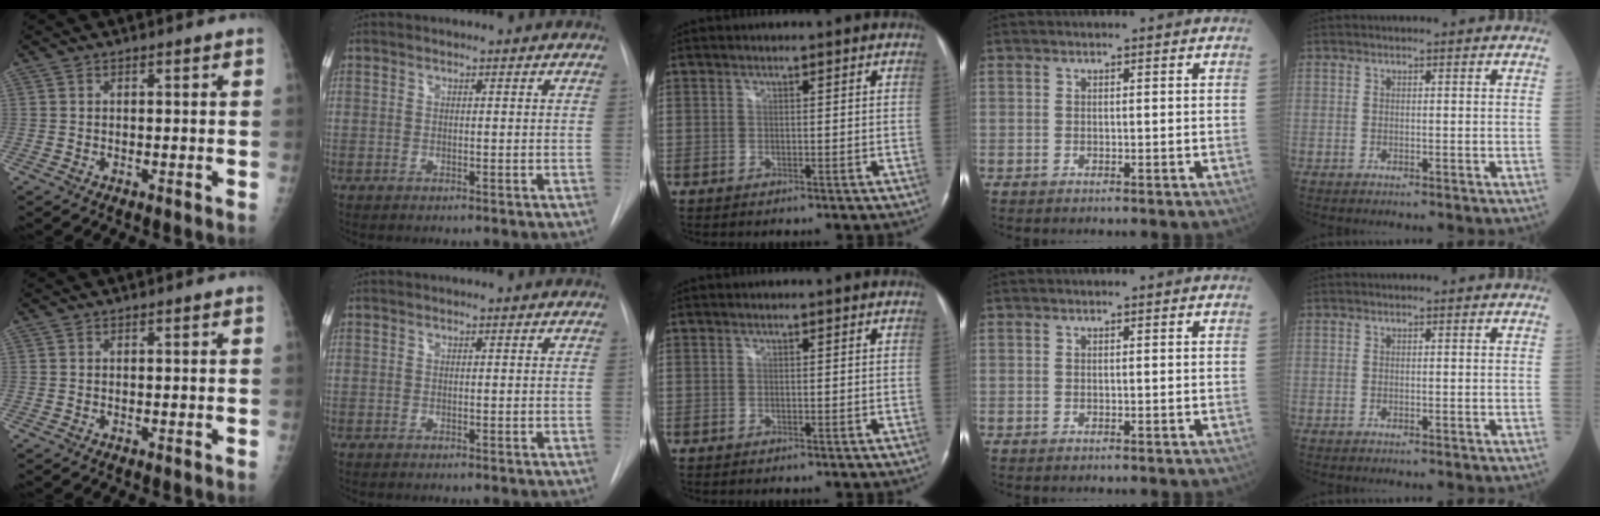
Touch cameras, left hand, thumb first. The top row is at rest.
{}